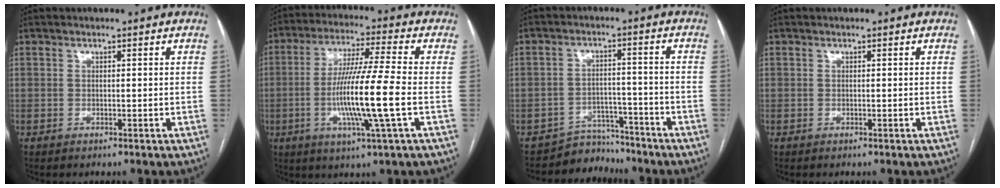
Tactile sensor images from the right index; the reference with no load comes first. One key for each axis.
{"total": 12.9, "fx": -2.6, "fy": -0.8, "fz": 12.6, "tx": -0.245, "ty": -0.012, "tz": -0.056}
{"total": 5.6, "fx": -5.0, "fy": 2.1, "fz": -1.0, "tx": 0.022, "ty": 0.029, "tz": -0.078}
{"total": 0.0}